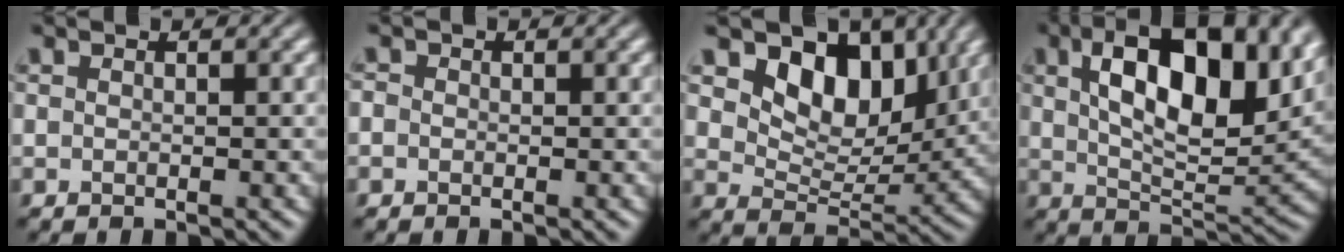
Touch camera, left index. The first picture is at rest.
{"total": 0.6, "force": [-0.3, 0.5, 0.1], "torque": [-0.001, -0.001, -0.007]}
{"total": 7.8, "force": [4.0, 4.8, 4.6], "torque": [-0.071, -0.016, 0.060]}
{"total": 12.2, "force": [4.6, 5.2, 10.0], "torque": [-0.148, 0.007, 0.075]}